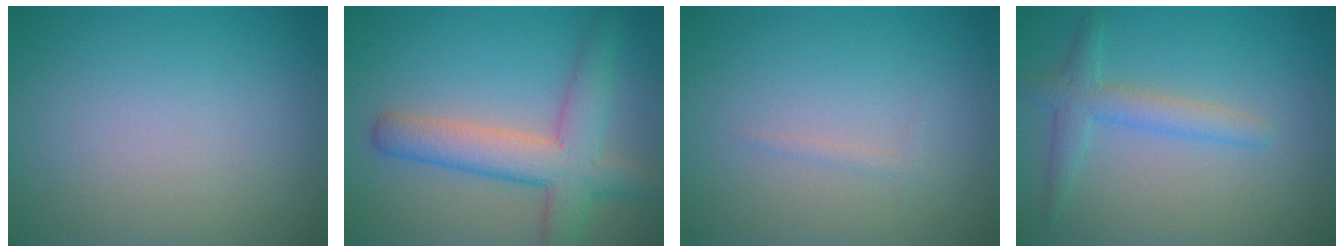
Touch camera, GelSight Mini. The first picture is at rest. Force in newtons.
{"total": 6.1, "press": 6.1, "slide": 0.3}
{"total": 0.6, "press": 0.6, "slide": 0.0}
{"total": 2.8, "press": 2.7, "slide": 0.2}